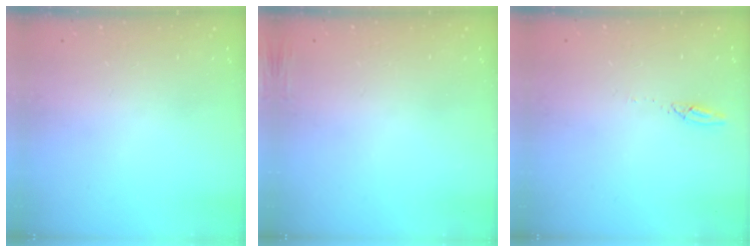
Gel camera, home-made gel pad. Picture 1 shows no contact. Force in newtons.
{"total": 3.1, "press": 3.0, "slide": 0.8}
{"total": 2.7, "press": 2.7, "slide": 0.2}